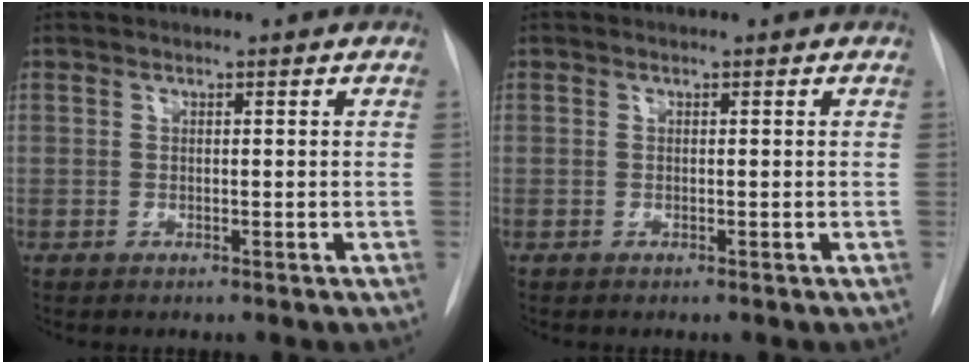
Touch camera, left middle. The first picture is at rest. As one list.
[{"total": 0.0}]